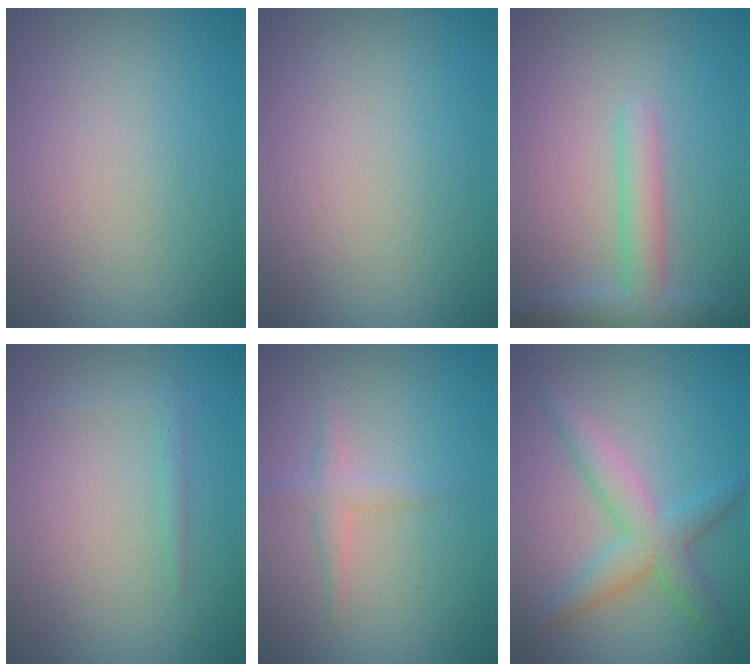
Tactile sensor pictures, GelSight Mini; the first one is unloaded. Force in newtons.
{"total": 0.0}
{"total": 3.0, "press": 3.0, "slide": 0.2}
{"total": 1.1, "press": 1.1, "slide": 0.1}
{"total": 1.5, "press": 1.5, "slide": 0.1}
{"total": 3.9, "press": 3.9, "slide": 0.0}